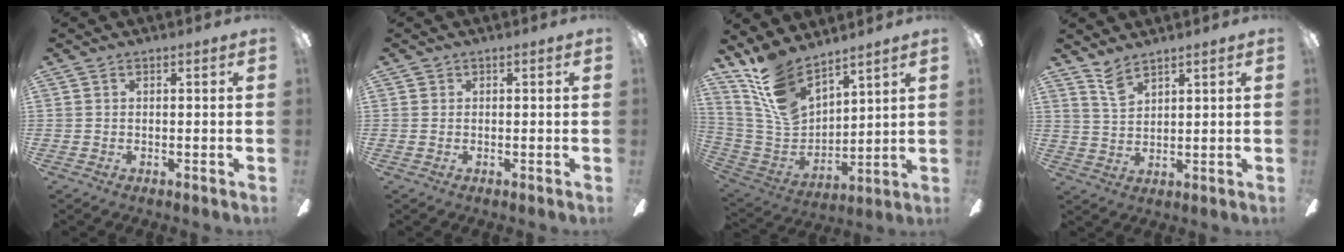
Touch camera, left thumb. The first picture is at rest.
{"total": 0.0}
{"total": 14.6, "force": [10.9, 6.5, 7.3], "torque": [-0.170, -0.063, 0.208]}
{"total": 5.0, "force": [4.1, 1.5, 2.4], "torque": [-0.056, -0.017, 0.077]}